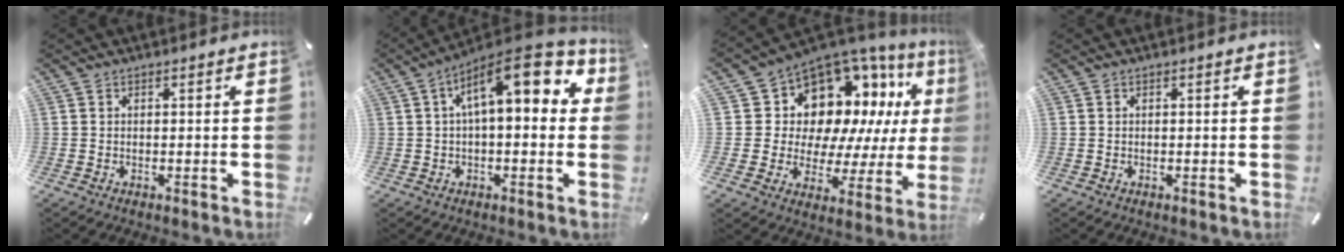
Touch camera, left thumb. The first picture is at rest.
{"total": 15.1, "force": [4.9, 6.3, 12.8], "torque": [-0.190, -0.023, 0.082]}
{"total": 13.4, "force": [6.7, 10.5, 5.1], "torque": [-0.080, -0.078, 0.129]}
{"total": 0.0}